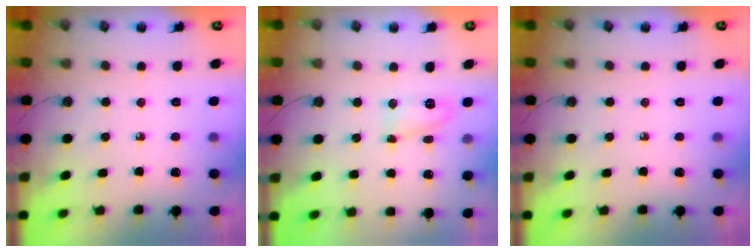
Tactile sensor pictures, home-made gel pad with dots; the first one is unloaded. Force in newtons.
{"total": 21.4, "press": 9.1, "slide": 19.4}
{"total": 0.0}